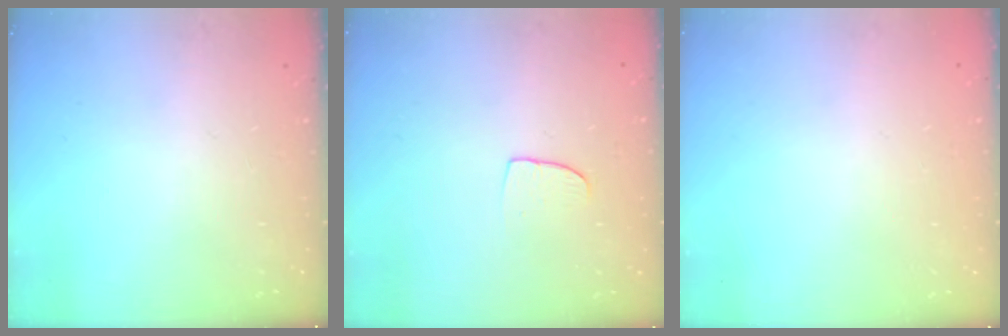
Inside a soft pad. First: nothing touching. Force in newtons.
{"total": 6.4, "press": 6.4, "slide": 0.5}
{"total": 0.0}